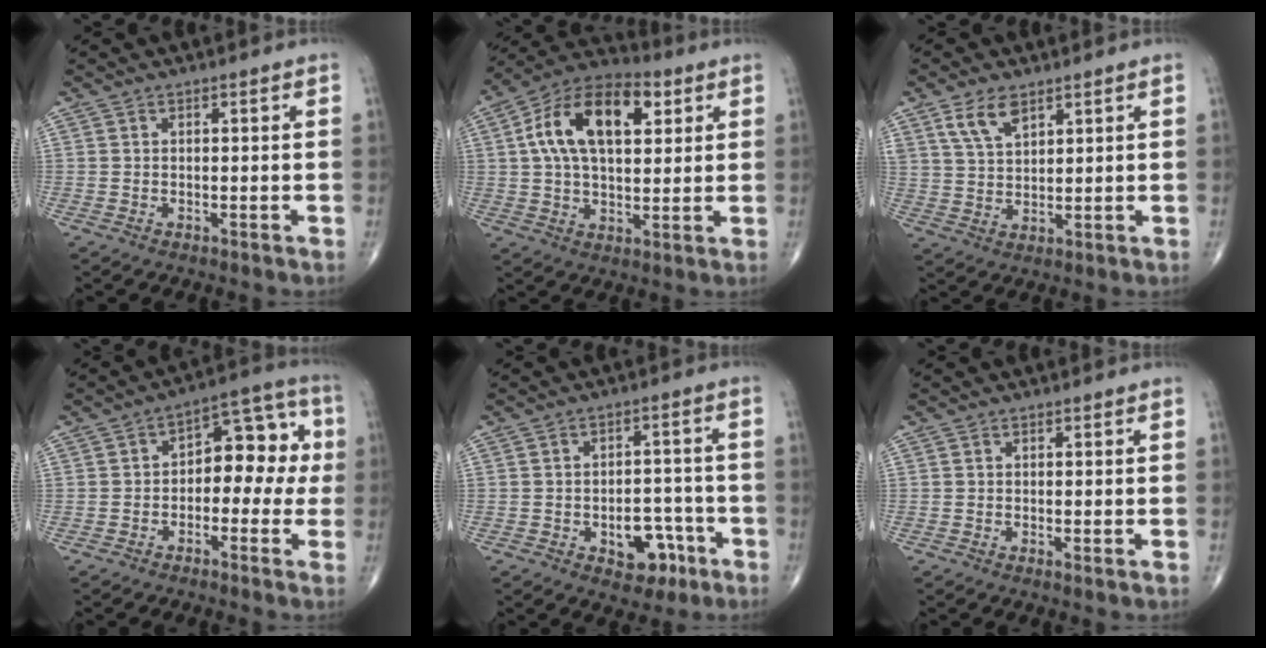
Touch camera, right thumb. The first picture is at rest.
{"total": 17.7, "force": [5.1, 9.8, 13.9], "torque": [-0.221, 0.014, 0.078]}
{"total": 6.2, "force": [3.8, 3.1, 3.8], "torque": [-0.066, -0.018, 0.079]}
{"total": 11.4, "force": [-0.4, 7.0, 9.0], "torque": [-0.073, 0.049, -0.018]}
{"total": 8.2, "force": [-3.7, 5.2, 5.1], "torque": [-0.036, 0.034, -0.045]}
{"total": 0.7, "force": [-0.1, 0.1, 0.7], "torque": [-0.016, -0.004, -0.004]}